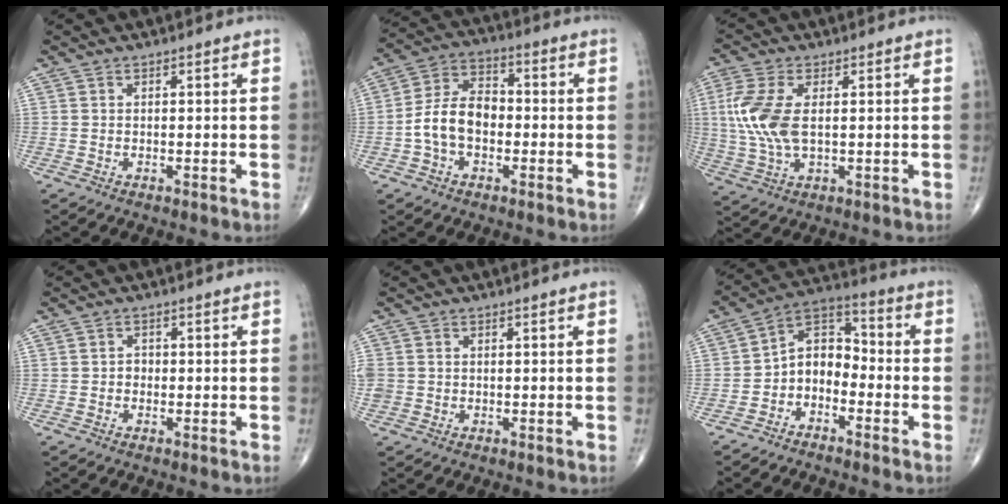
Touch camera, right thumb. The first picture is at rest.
{"total": 9.9, "force": [-1.9, 6.5, 7.2], "torque": [-0.125, 0.034, -0.046]}
{"total": 10.4, "force": [1.1, 5.2, 8.9], "torque": [-0.222, -0.002, 0.023]}
{"total": 1.2, "force": [-0.3, 1.1, 0.5], "torque": [0.002, 0.004, -0.009]}
{"total": 3.0, "force": [-0.1, 2.7, 1.3], "torque": [-0.032, 0.005, 0.002]}
{"total": 8.2, "force": [-3.2, 5.8, 4.8], "torque": [-0.059, 0.058, -0.077]}